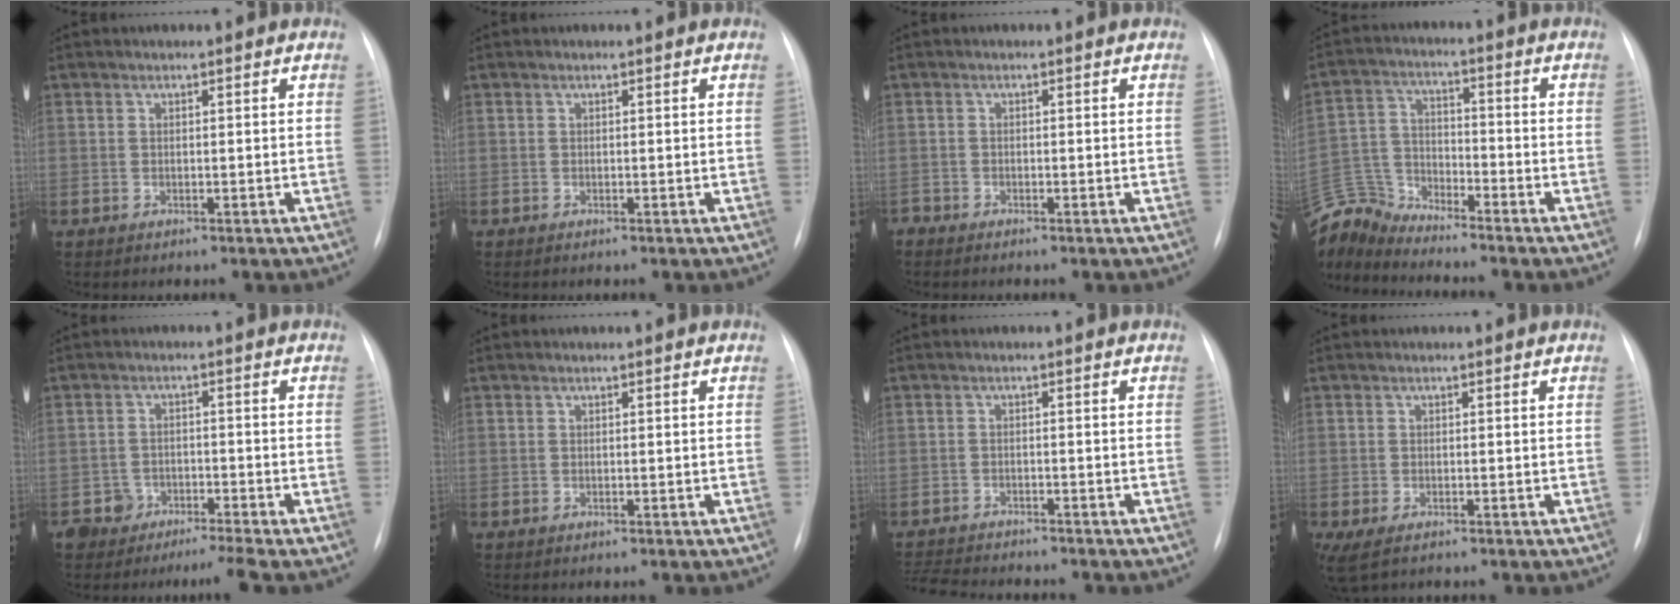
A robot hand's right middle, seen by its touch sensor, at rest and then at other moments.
{"total": 0.0}
{"total": 0.8, "force": [-0.8, 0.1, 0.0], "torque": [-0.001, -0.002, -0.014]}
{"total": 9.4, "force": [-9.4, 0.0, 0.0], "torque": [-0.013, 0.021, -0.188]}
{"total": 3.3, "force": [-3.1, 0.5, 1.0], "torque": [-0.015, -0.007, -0.056]}
{"total": 0.0}
{"total": 8.4, "force": [-7.9, 0.7, 2.6], "torque": [-0.042, -0.008, -0.124]}
{"total": 3.1, "force": [-2.0, 1.2, 2.0], "torque": [-0.044, -0.011, -0.029]}